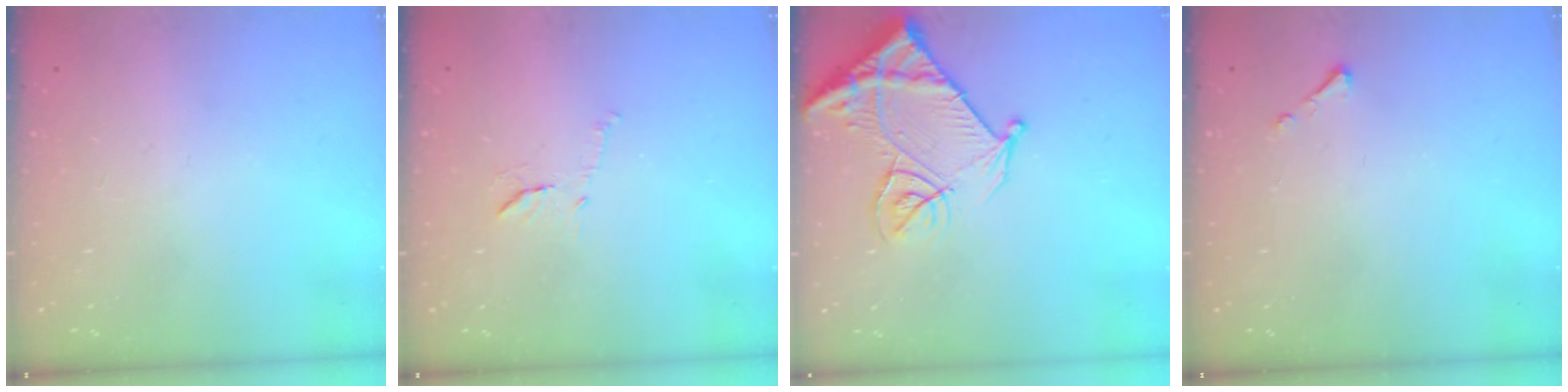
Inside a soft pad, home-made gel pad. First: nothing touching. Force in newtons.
{"total": 9.1, "press": 9.1, "slide": 0.4}
{"total": 13.7, "press": 13.6, "slide": 1.6}
{"total": 2.5, "press": 2.5, "slide": 0.3}